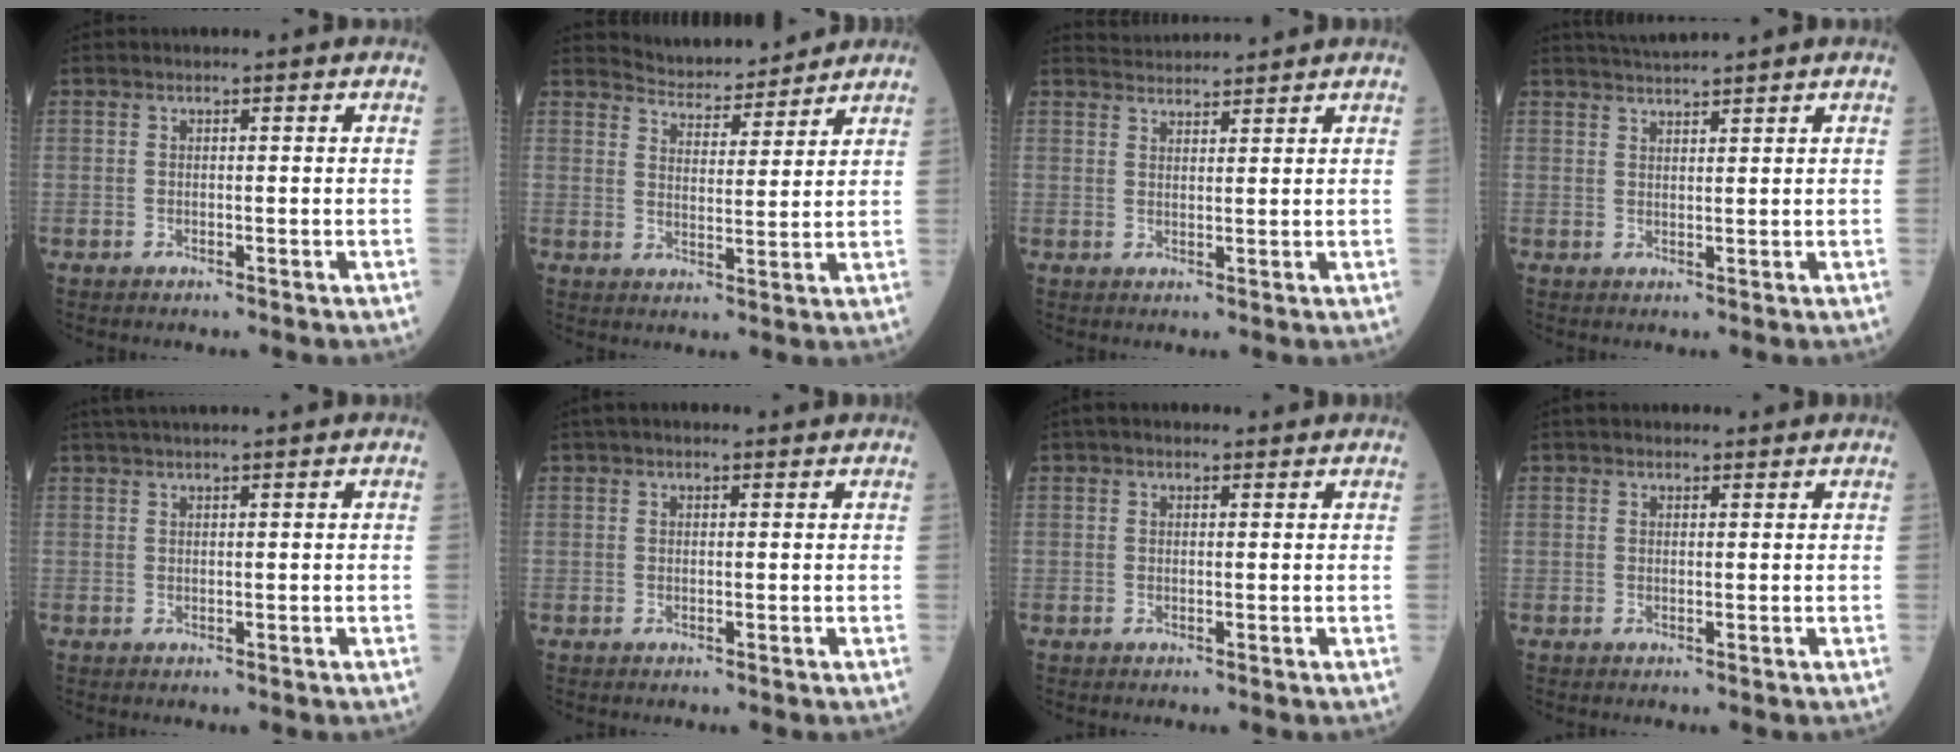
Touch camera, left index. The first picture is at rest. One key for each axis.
{"total": 7.8, "fx": 7.7, "fy": 1.4, "fz": 0.9, "tx": -0.022, "ty": 0.012, "tz": 0.119}
{"total": 4.1, "fx": 4.1, "fy": -0.1, "fz": 0.0, "tx": -0.010, "ty": 0.028, "tz": 0.074}
{"total": 3.6, "fx": 3.4, "fy": -0.9, "fz": 0.8, "tx": -0.014, "ty": 0.017, "tz": 0.065}
{"total": 6.0, "fx": 5.2, "fy": -0.4, "fz": 2.9, "tx": -0.041, "ty": 0.033, "tz": 0.082}
{"total": 2.8, "fx": 2.4, "fy": 1.0, "fz": 1.2, "tx": -0.016, "ty": 0.034, "tz": 0.035}
{"total": 1.8, "fx": 1.5, "fy": 0.9, "fz": 0.6, "tx": -0.012, "ty": 0.022, "tz": 0.021}
{"total": 2.4, "fx": 2.2, "fy": 0.9, "fz": 0.4, "tx": -0.004, "ty": 0.022, "tz": 0.032}